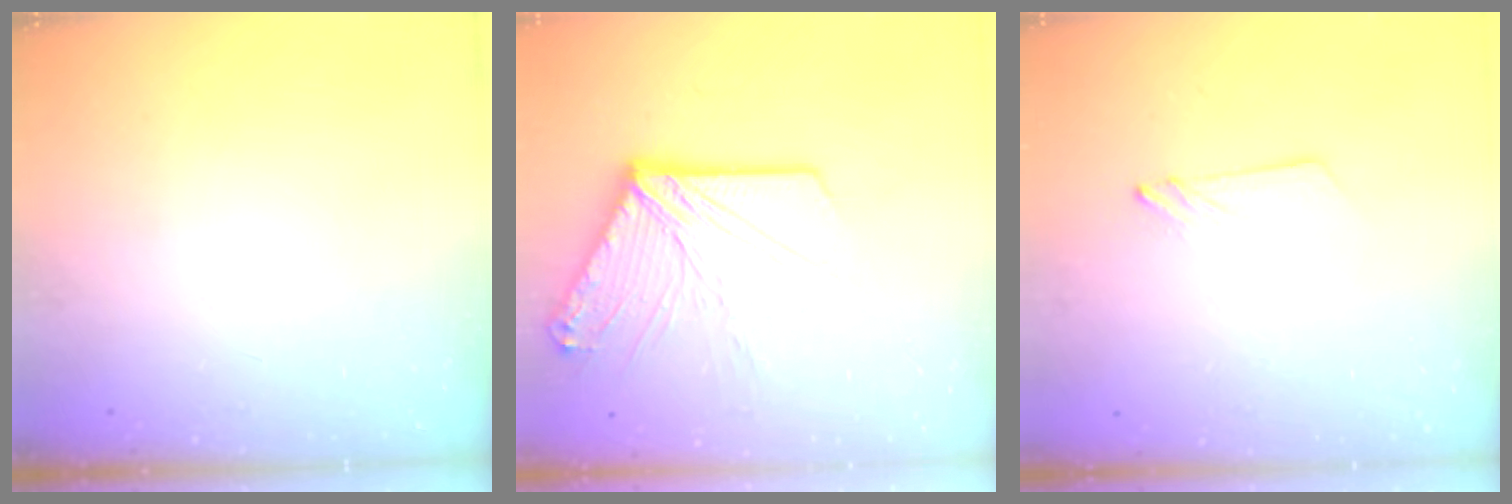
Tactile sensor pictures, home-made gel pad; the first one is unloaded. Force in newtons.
{"total": 17.8, "press": 17.7, "slide": 2.0}
{"total": 1.5, "press": 1.5, "slide": 0.1}